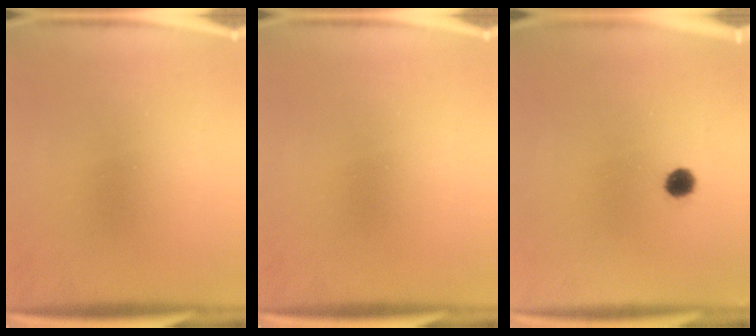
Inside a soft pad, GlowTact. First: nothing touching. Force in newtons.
{"total": 0.0}
{"total": 2.4}